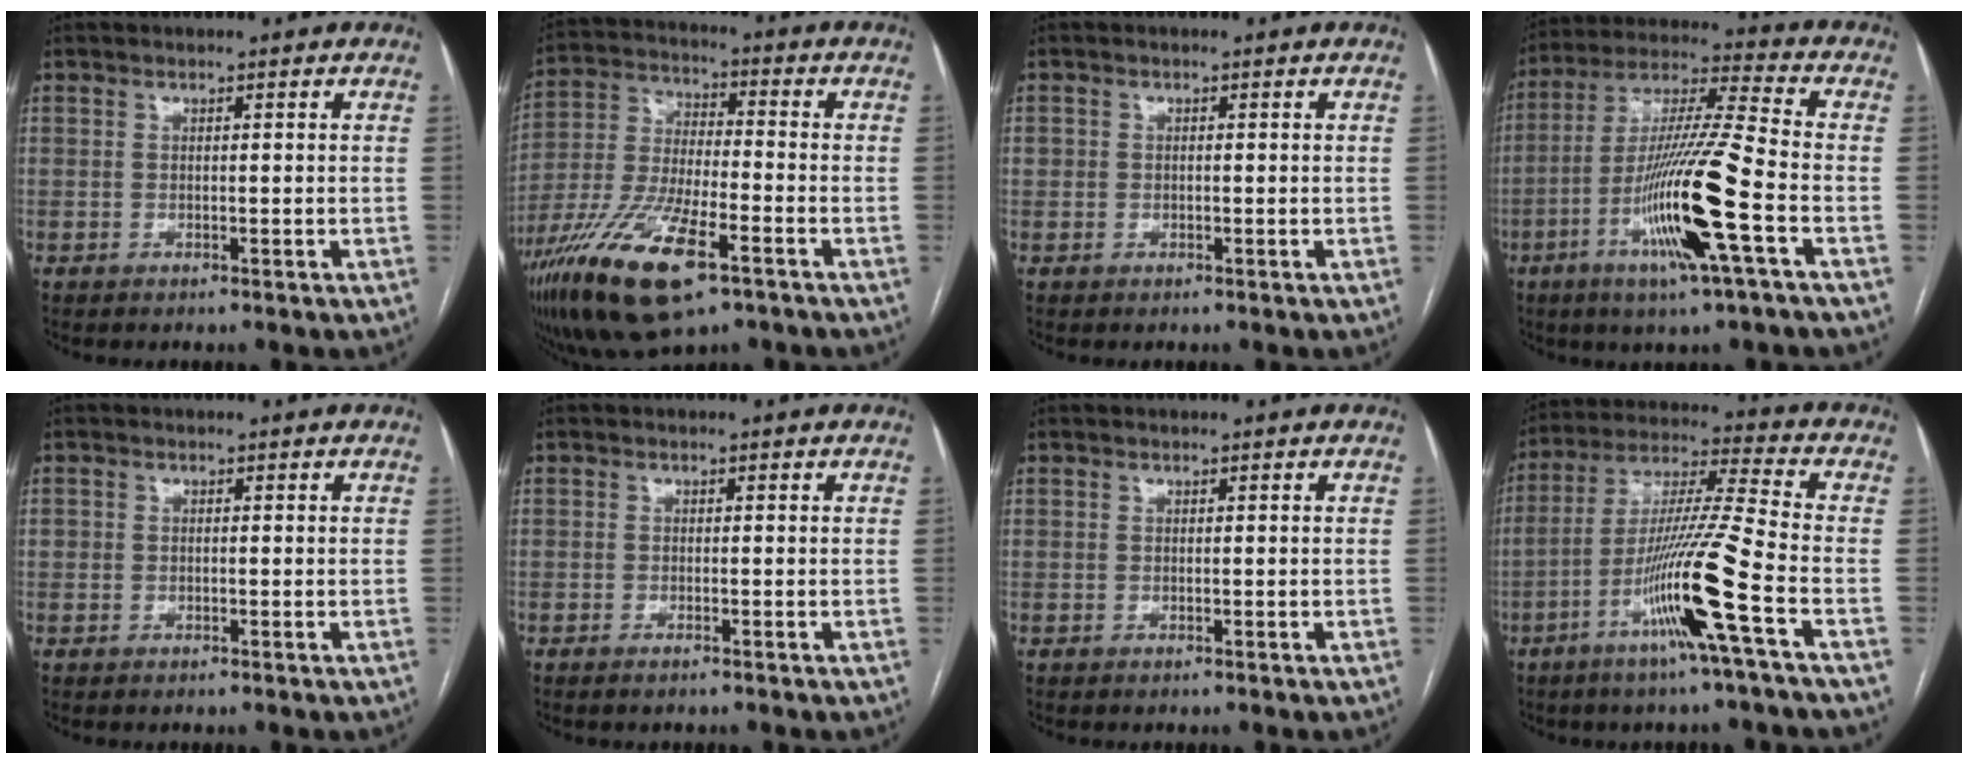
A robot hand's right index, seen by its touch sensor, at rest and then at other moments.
{"total": 17.7, "force": [-9.6, 4.8, 14.1], "torque": [-0.302, -0.030, -0.173]}
{"total": 0.8, "force": [0.0, 0.8, 0.3], "torque": [0.000, 0.008, 0.000]}
{"total": 16.9, "force": [-5.9, -0.3, 15.8], "torque": [-0.310, -0.012, -0.112]}
{"total": 0.8, "force": [-0.1, 0.7, 0.3], "torque": [-0.001, 0.007, 0.000]}
{"total": 0.8, "force": [-0.7, 0.0, 0.5], "torque": [-0.010, -0.001, -0.011]}
{"total": 0.0}
{"total": 14.8, "force": [-6.1, -1.8, 13.3], "torque": [-0.256, -0.009, -0.117]}